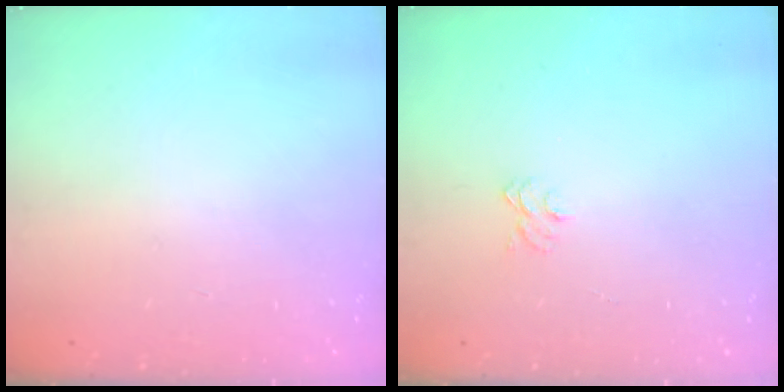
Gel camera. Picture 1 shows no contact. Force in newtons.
{"total": 3.9, "press": 3.8, "slide": 0.3}